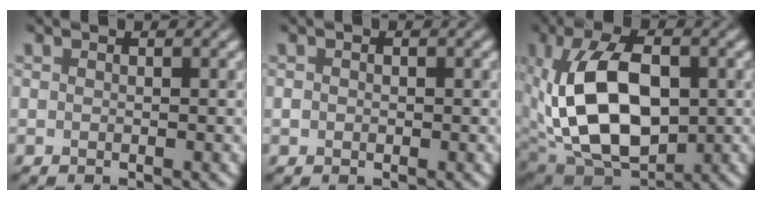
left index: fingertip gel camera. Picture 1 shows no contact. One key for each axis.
{"total": 0.7, "fx": -0.1, "fy": 0.6, "fz": 0.3, "tx": -0.005, "ty": -0.001, "tz": -0.003}
{"total": 12.6, "fx": 0.1, "fy": 7.6, "fz": 10.1, "tx": -0.193, "ty": 0.001, "tz": 0.005}